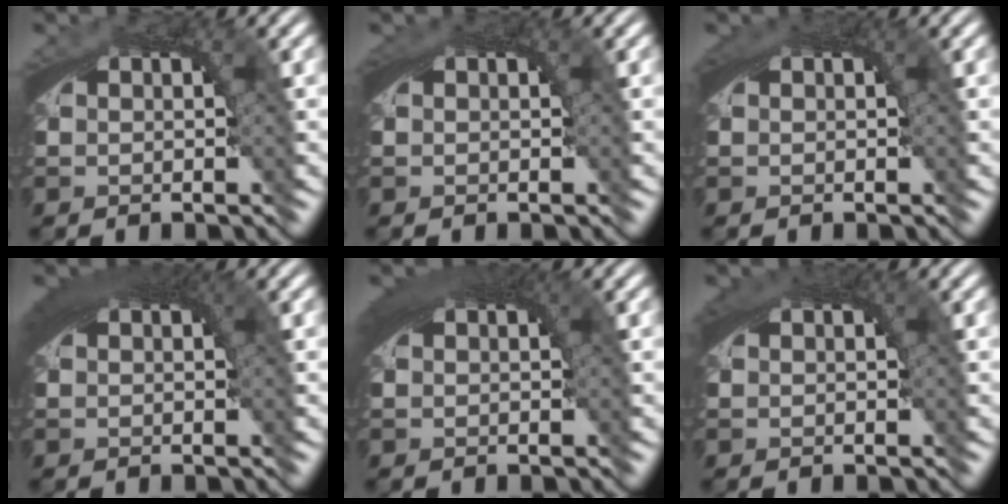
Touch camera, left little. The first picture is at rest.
{"total": 0.9, "force": [0.3, 0.1, 0.8], "torque": [-0.013, 0.002, 0.007]}
{"total": 1.2, "force": [0.5, 0.0, 1.1], "torque": [-0.016, 0.003, 0.010]}
{"total": 3.6, "force": [1.4, 1.0, 3.2], "torque": [-0.037, 0.013, 0.017]}
{"total": 3.0, "force": [1.2, 0.7, 2.7], "torque": [-0.031, 0.010, 0.016]}
{"total": 1.6, "force": [0.7, 0.1, 1.4], "torque": [-0.020, 0.005, 0.011]}